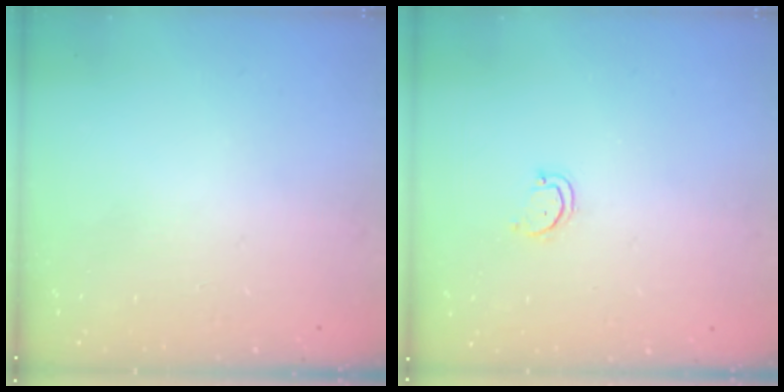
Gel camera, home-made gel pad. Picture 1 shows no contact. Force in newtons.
{"total": 2.6, "press": 2.6, "slide": 0.2}